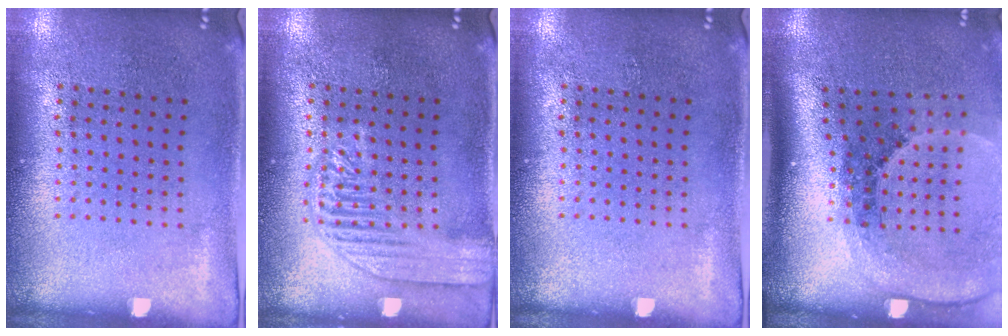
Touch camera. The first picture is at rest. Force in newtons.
{"total": 2.8, "press": 2.8, "slide": 0.4}
{"total": 0.0}
{"total": 2.7, "press": 1.8, "slide": 2.0}